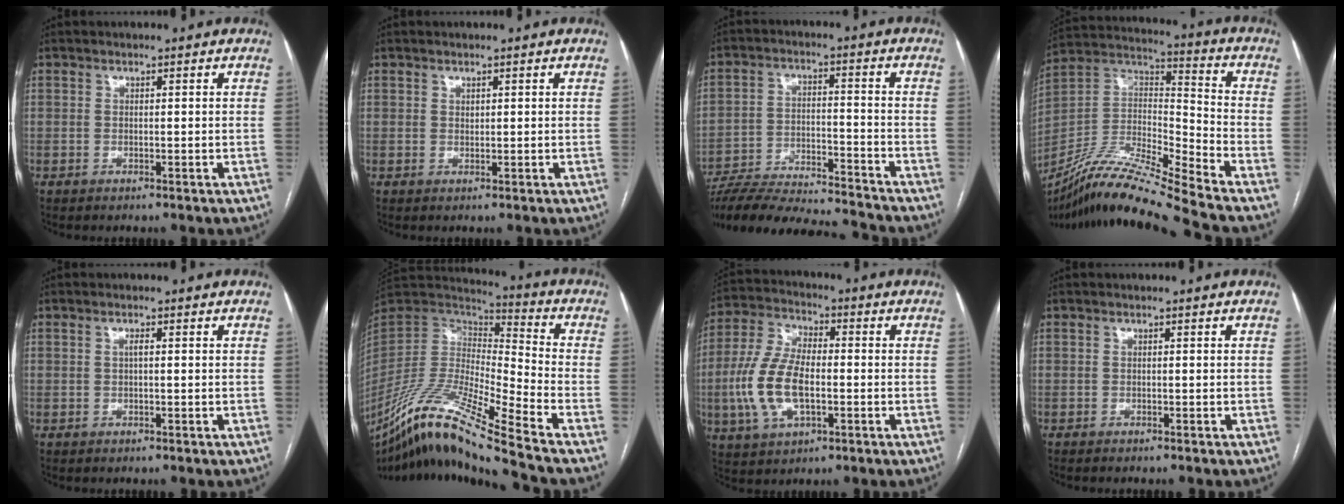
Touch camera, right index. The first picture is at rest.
{"total": 0.5, "force": [0.3, 0.3, 0.3], "torque": [-0.003, -0.002, 0.006]}
{"total": 18.9, "force": [-17.9, 1.0, 5.9], "torque": [-0.125, -0.012, -0.279]}
{"total": 19.0, "force": [-16.5, -1.5, 9.3], "torque": [-0.192, 0.002, -0.306]}
{"total": 0.8, "force": [0.1, 0.1, 0.8], "torque": [-0.015, 0.002, 0.000]}
{"total": 20.6, "force": [-15.5, -0.9, 13.4], "torque": [-0.292, -0.030, -0.295]}
{"total": 12.3, "force": [-2.3, 5.8, 10.6], "torque": [-0.246, 0.009, -0.041]}
{"total": 1.7, "force": [-1.5, 0.2, 0.7], "torque": [-0.010, -0.002, -0.017]}